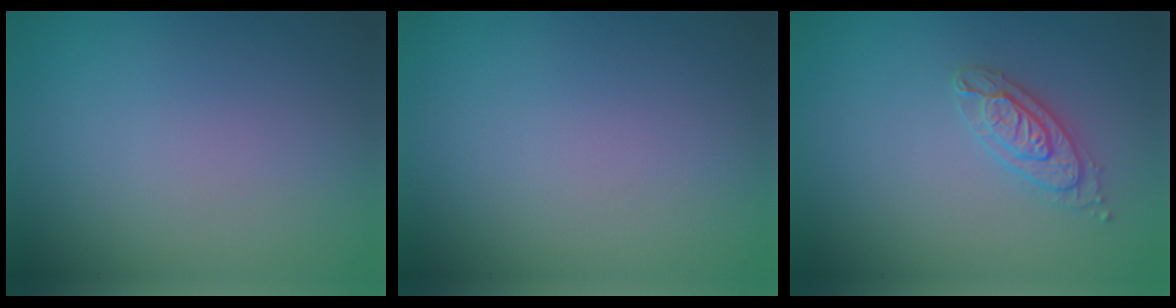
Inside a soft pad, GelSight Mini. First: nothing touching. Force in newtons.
{"total": 0.0}
{"total": 2.5, "press": 2.4, "slide": 0.2}